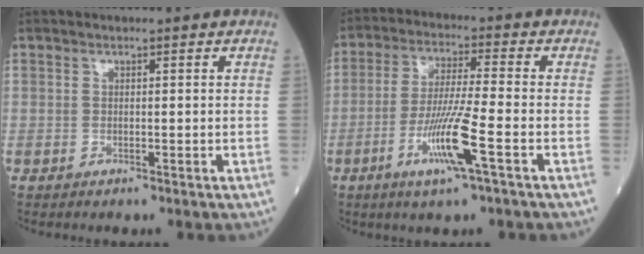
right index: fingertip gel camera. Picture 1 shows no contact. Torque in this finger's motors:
{"motor_torque": [1.52, -0.33, 0.79, 0.21]}